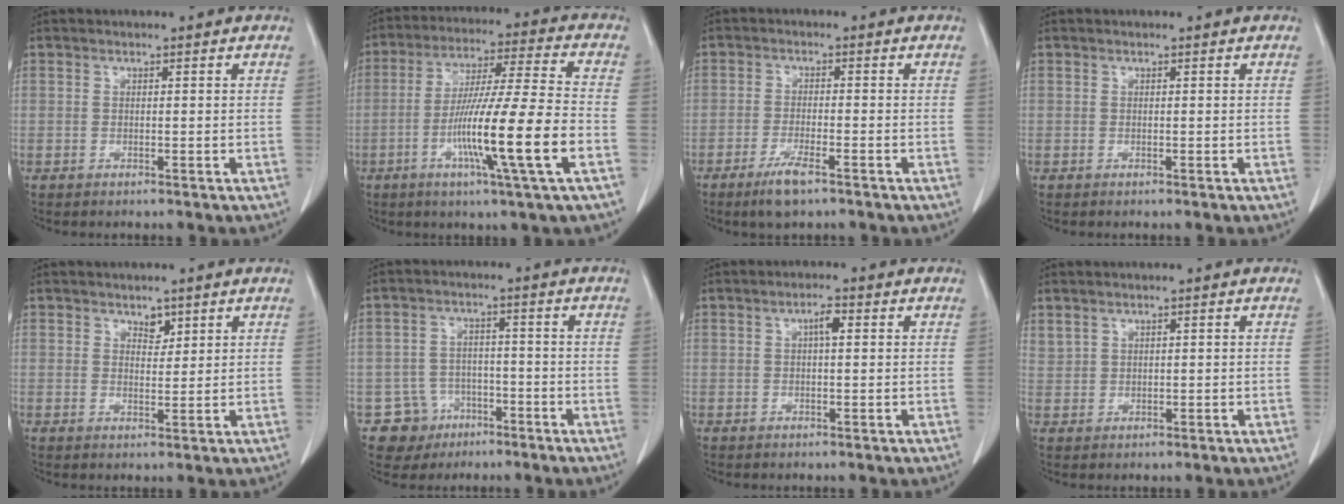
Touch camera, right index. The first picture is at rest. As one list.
[{"total": 15.5, "force": [-4.9, -1.1, 14.7], "torque": [-0.266, -0.010, -0.088]}, {"total": 4.6, "force": [-3.1, 0.6, 3.4], "torque": [-0.072, -0.009, -0.056]}, {"total": 0.0}, {"total": 2.0, "force": [1.5, 1.1, 0.9], "torque": [-0.011, -0.005, 0.025]}, {"total": 6.1, "force": [-3.2, 5.2, 0.1], "torque": [0.004, 0.011, -0.046]}, {"total": 2.0, "force": [0.5, 0.4, 1.9], "torque": [-0.035, 0.004, 0.008]}, {"total": 1.6, "force": [1.4, 0.7, 0.3], "torque": [-0.002, 0.011, 0.033]}]